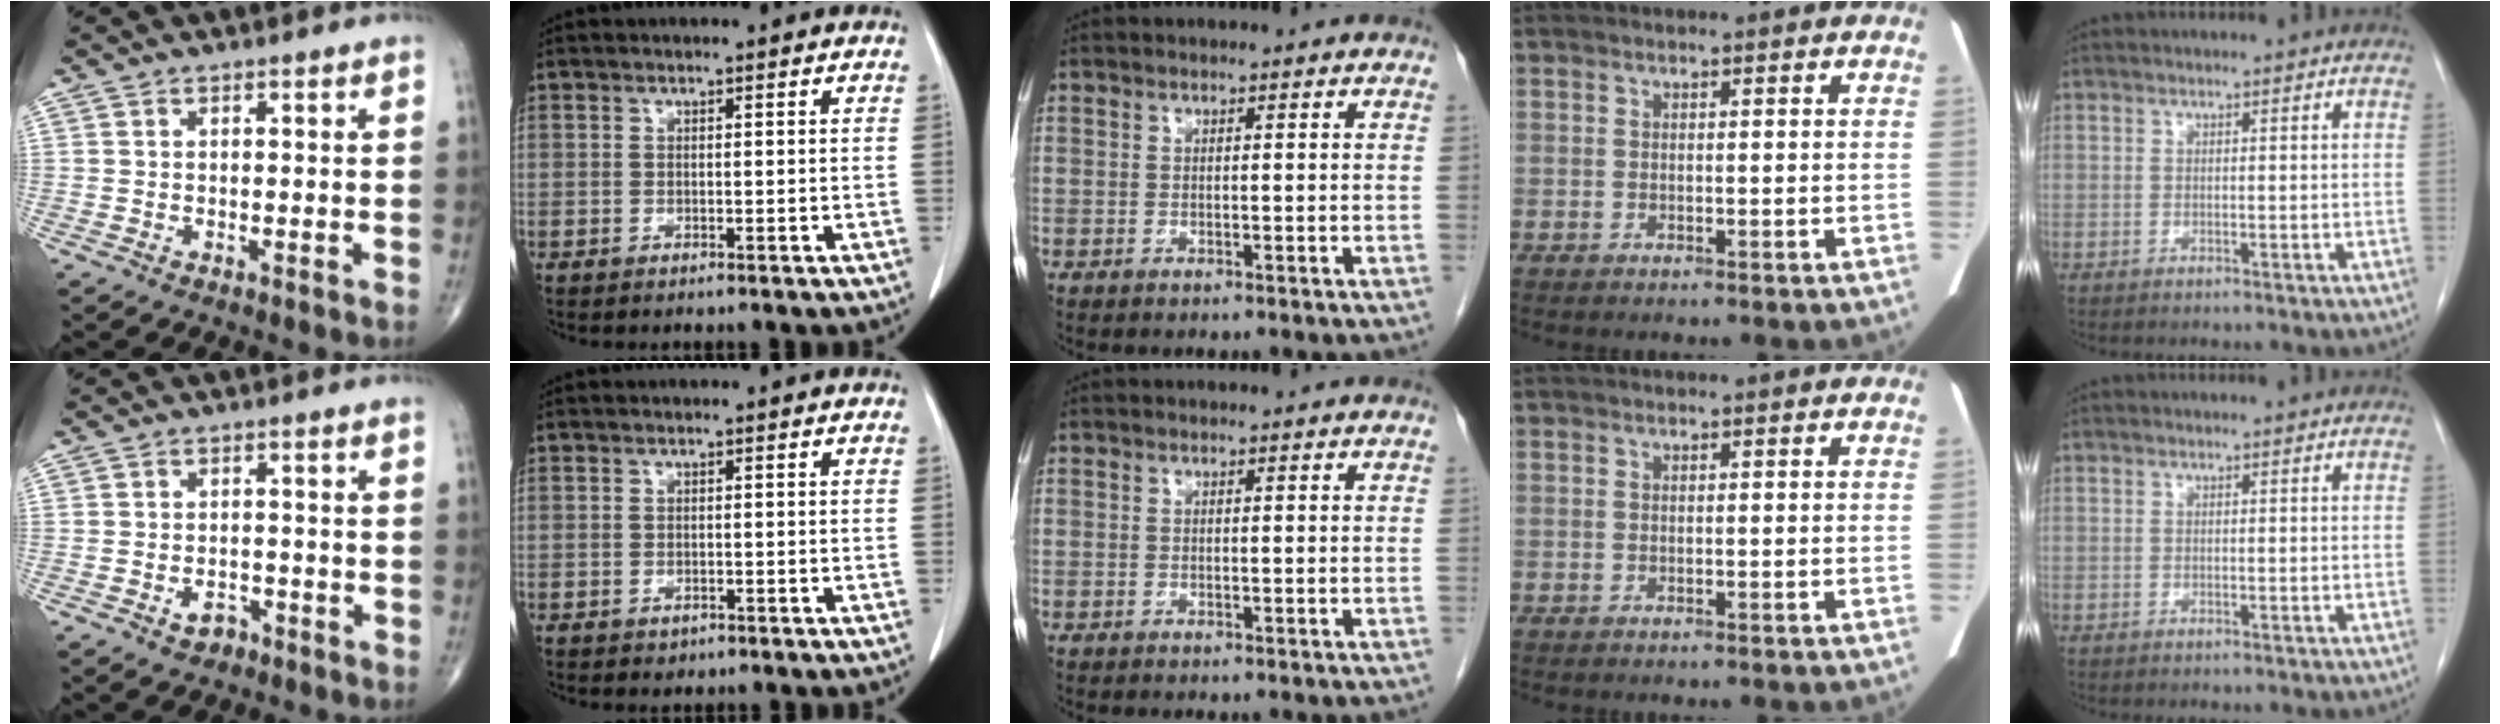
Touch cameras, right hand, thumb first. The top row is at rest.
{"thumb": {"total": 2.9, "force": [-1.7, 2.0, 1.3], "torque": [-0.009, 0.013, -0.022]}, "index": {"total": 1.0, "force": [-0.6, 0.7, 0.3], "torque": [-0.008, 0.000, -0.003]}}